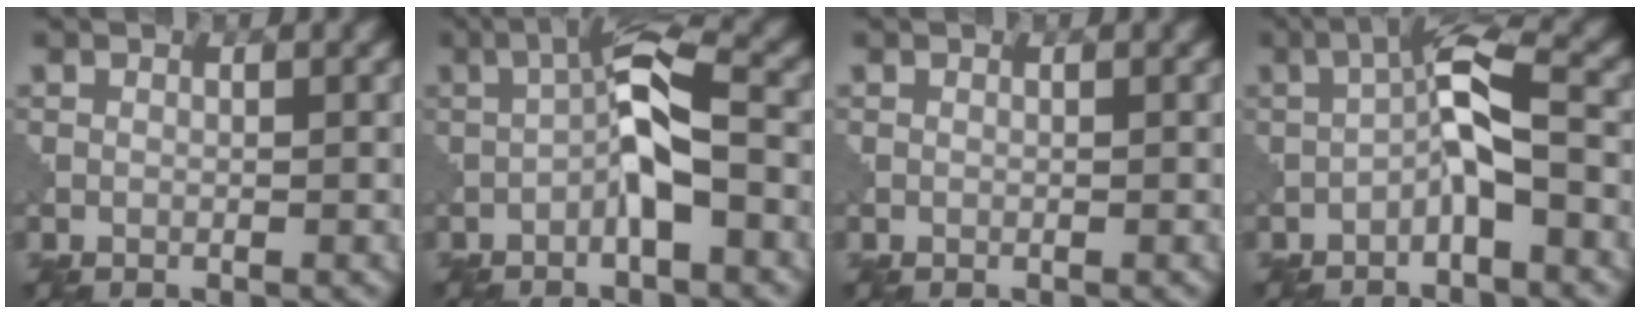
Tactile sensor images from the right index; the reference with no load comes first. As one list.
[{"total": 5.2, "force": [-1.4, 1.2, 4.8], "torque": [-0.085, 0.018, -0.036]}, {"total": 0.0}, {"total": 4.4, "force": [-1.3, 0.9, 4.1], "torque": [-0.077, 0.020, -0.034]}]